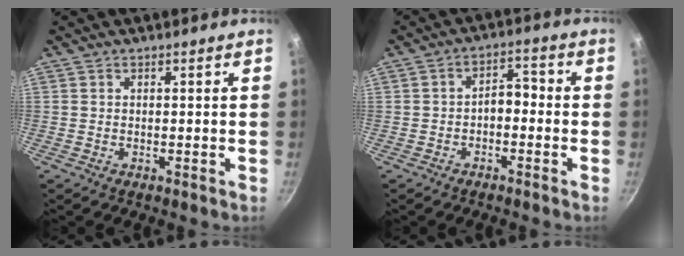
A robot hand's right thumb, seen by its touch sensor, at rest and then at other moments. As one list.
[{"total": 4.3, "force": [-1.3, 2.6, 3.1], "torque": [-0.029, 0.028, -0.025]}]